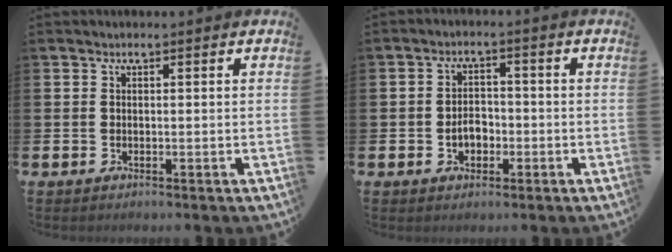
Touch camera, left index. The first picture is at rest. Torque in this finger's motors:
{"motor_torque": [0.44, 0.11, 0.13, 0.06]}